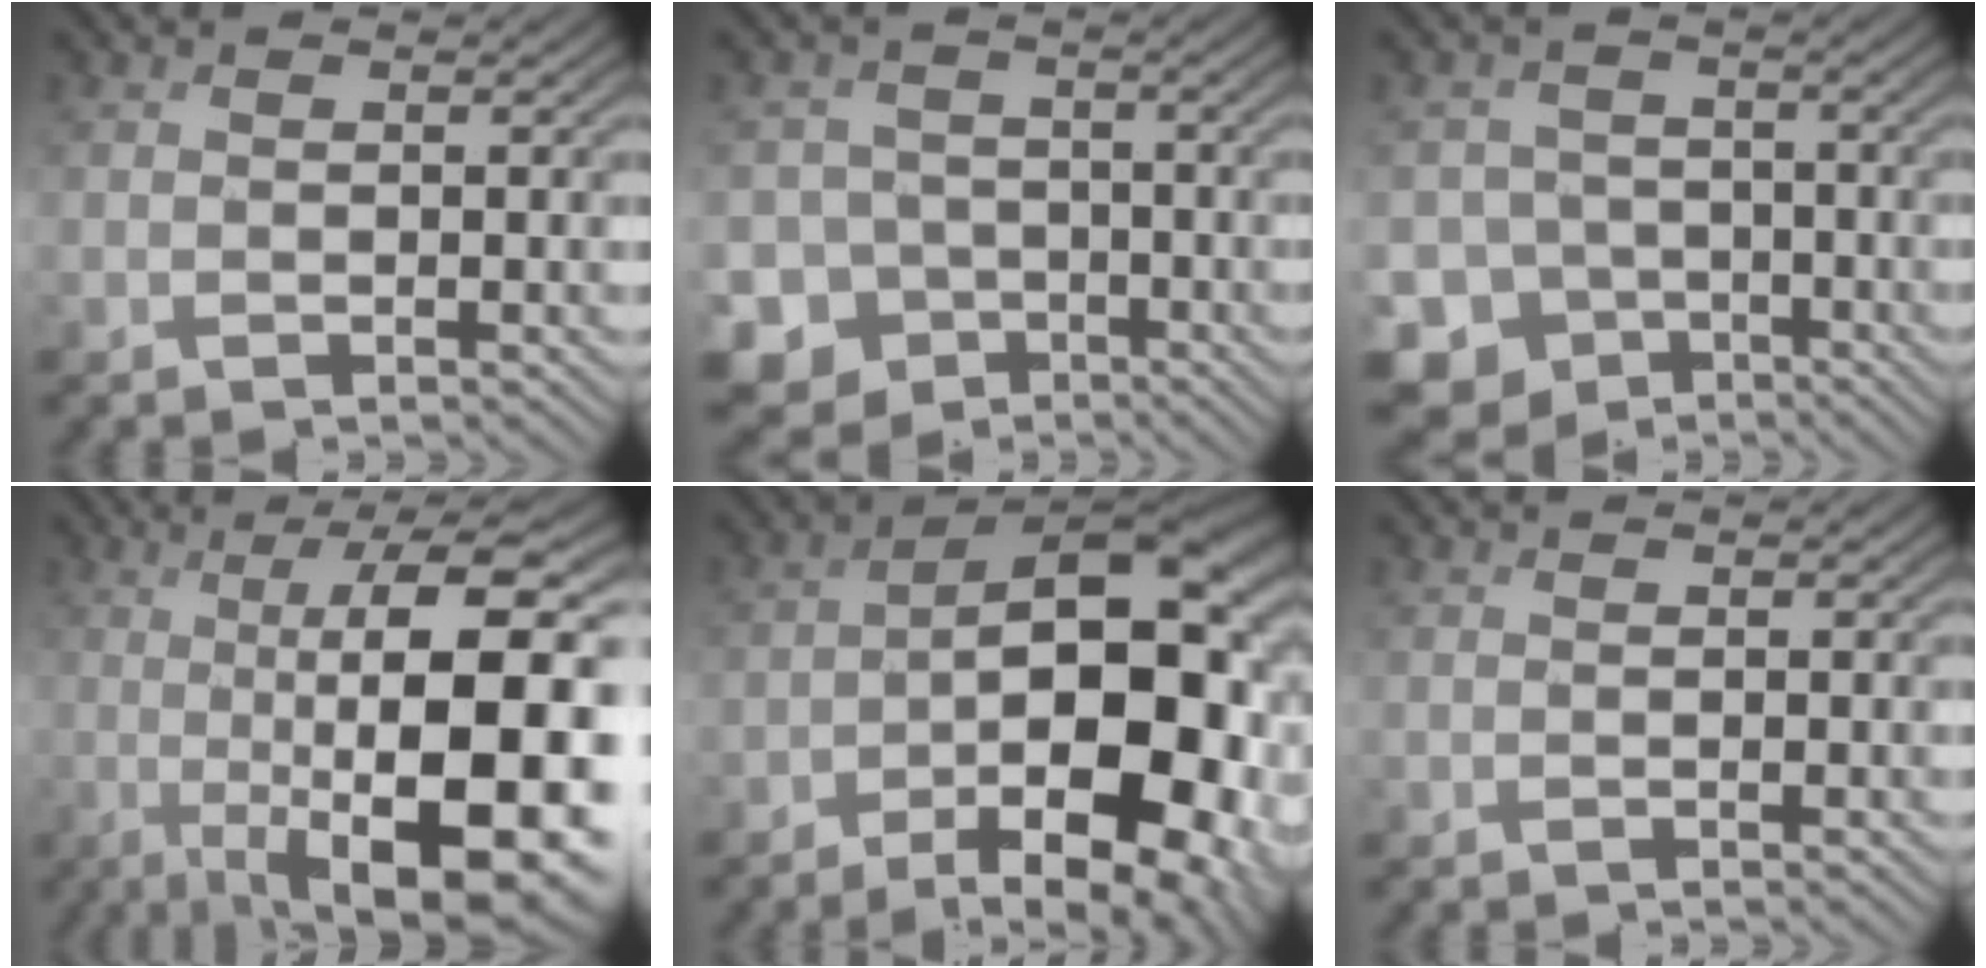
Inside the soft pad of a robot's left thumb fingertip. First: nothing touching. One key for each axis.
{"total": 10.2, "fx": -5.4, "fy": 8.5, "fz": 1.8, "tx": -0.059, "ty": -0.023, "tz": -0.109}
{"total": 11.4, "fx": -6.9, "fy": 8.8, "fz": 2.2, "tx": -0.062, "ty": -0.031, "tz": -0.122}
{"total": 17.8, "fx": -2.2, "fy": 5.4, "fz": 16.8, "tx": -0.227, "ty": -0.015, "tz": -0.021}
{"total": 19.5, "fx": -6.2, "fy": 9.7, "fz": 15.7, "tx": -0.197, "ty": -0.017, "tz": -0.083}
{"total": 0.0}